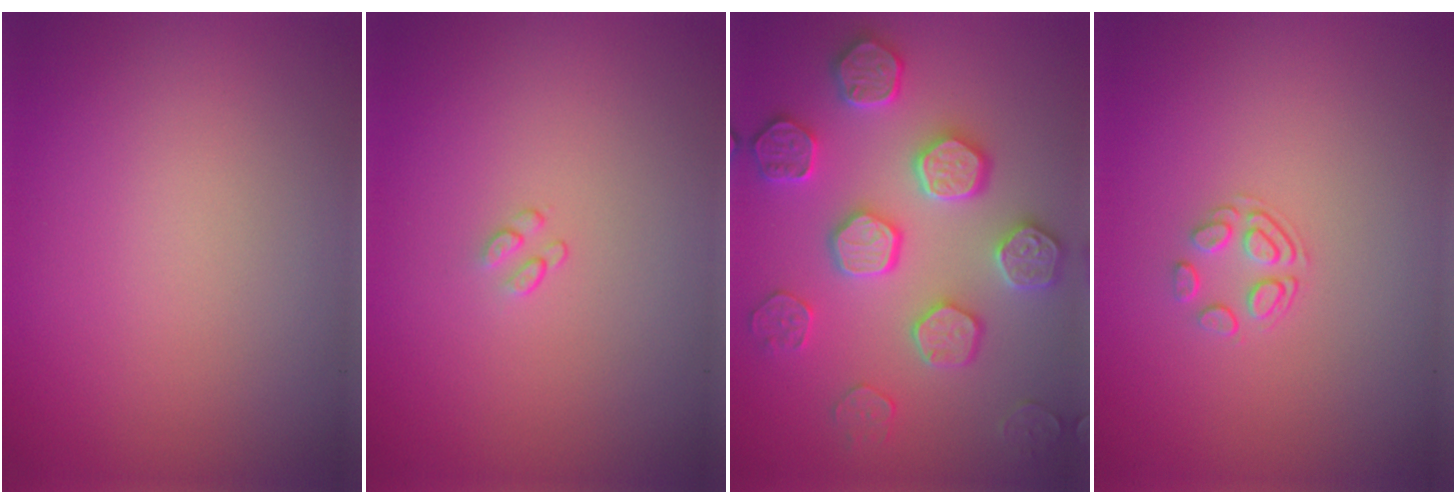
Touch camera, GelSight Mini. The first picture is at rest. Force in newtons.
{"total": 0.6, "press": 0.4, "slide": 0.5}
{"total": 5.0, "press": 5.0, "slide": 0.5}
{"total": 1.7, "press": 1.0, "slide": 1.4}